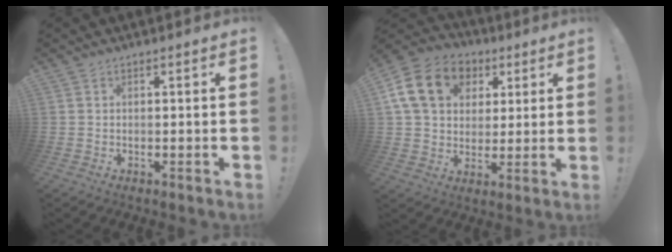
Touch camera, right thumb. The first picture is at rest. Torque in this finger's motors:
{"motor_torque": [0.78, 1.84, 0.53, -0.35, 0.19]}